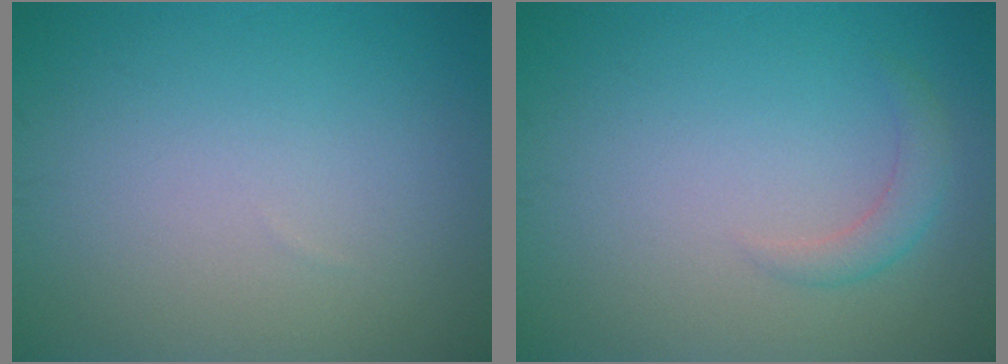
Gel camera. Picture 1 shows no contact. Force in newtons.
{"total": 1.6, "press": 1.6, "slide": 0.1}